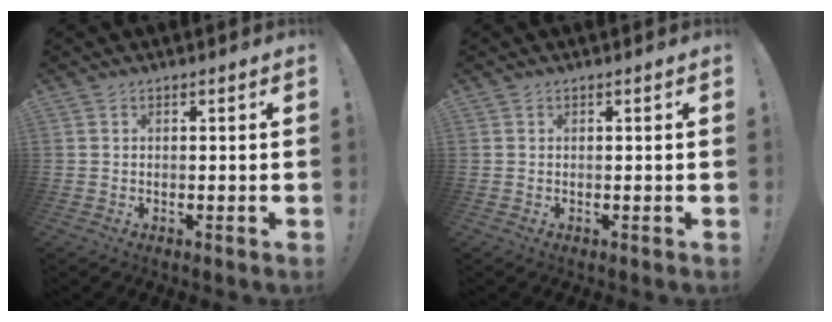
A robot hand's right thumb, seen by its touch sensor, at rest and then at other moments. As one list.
[{"total": 0.0}]